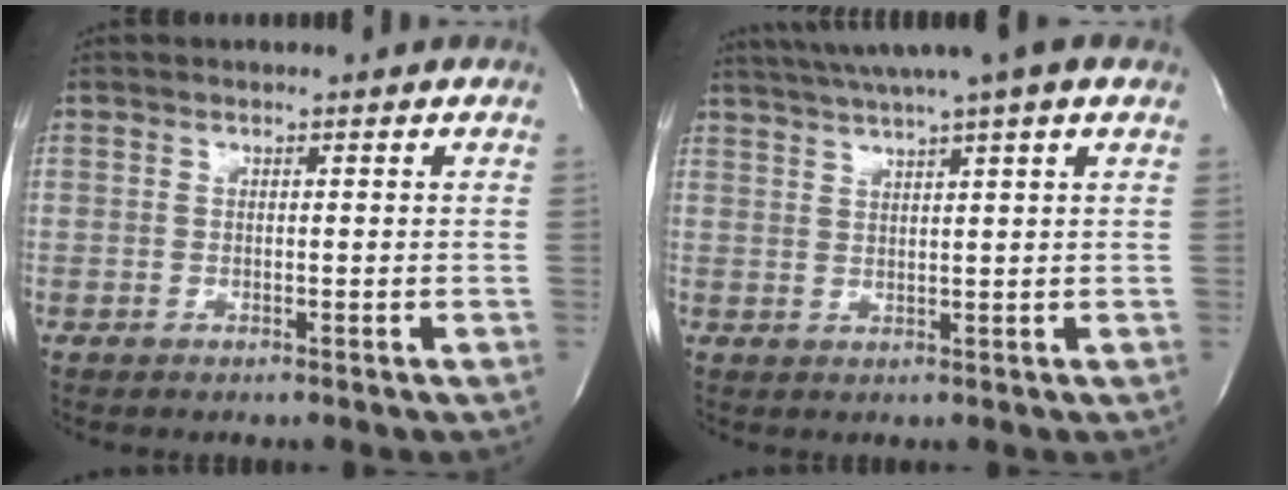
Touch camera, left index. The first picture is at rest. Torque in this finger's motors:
{"motor_torque": [0.42, -0.50, 0.76, 0.21]}